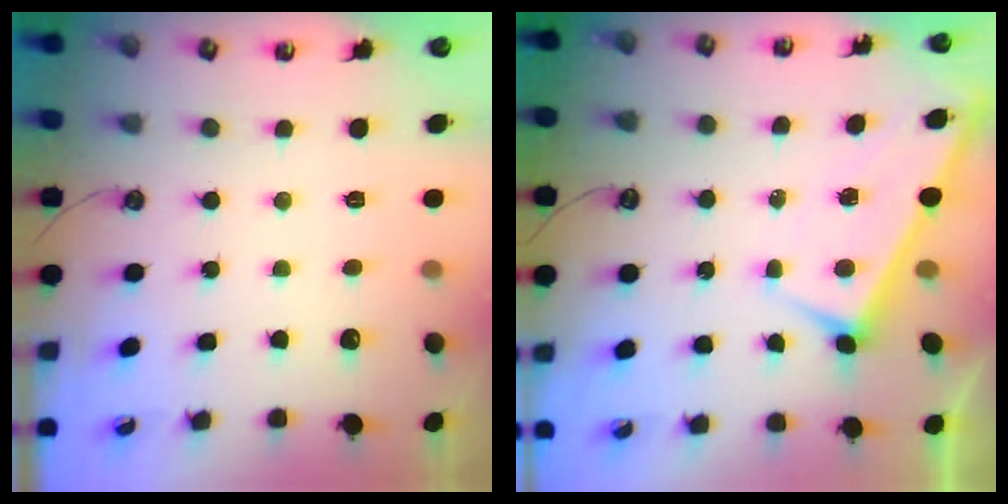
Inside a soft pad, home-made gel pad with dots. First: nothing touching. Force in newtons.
{"total": 1.4, "press": 1.3, "slide": 0.3}